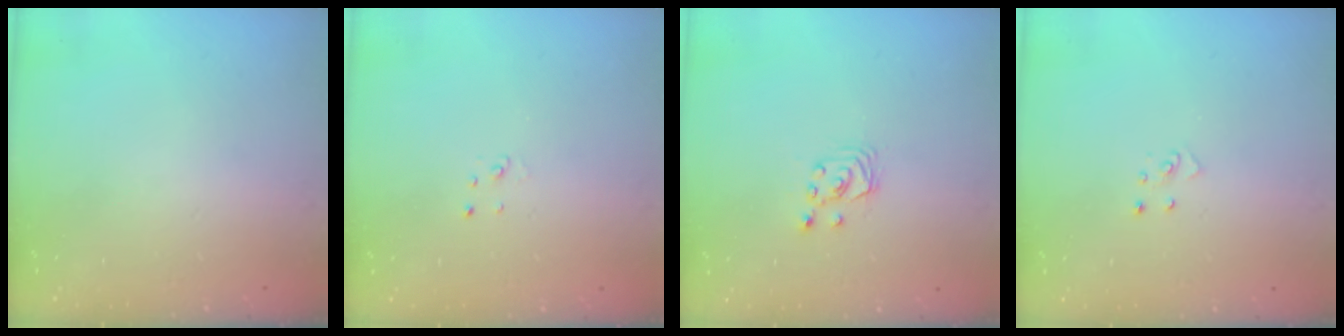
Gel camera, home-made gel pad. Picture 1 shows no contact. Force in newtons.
{"total": 2.0, "press": 2.0, "slide": 0.2}
{"total": 2.9, "press": 2.8, "slide": 0.3}
{"total": 3.4, "press": 3.4, "slide": 0.3}